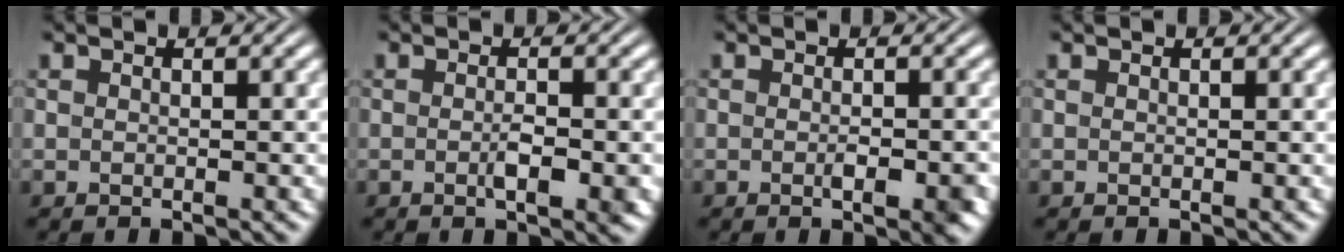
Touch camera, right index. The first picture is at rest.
{"total": 1.9, "force": [-0.7, 0.5, 1.7], "torque": [-0.024, 0.001, -0.016]}
{"total": 1.8, "force": [-0.7, 0.6, 1.5], "torque": [-0.018, 0.004, -0.017]}
{"total": 0.0}